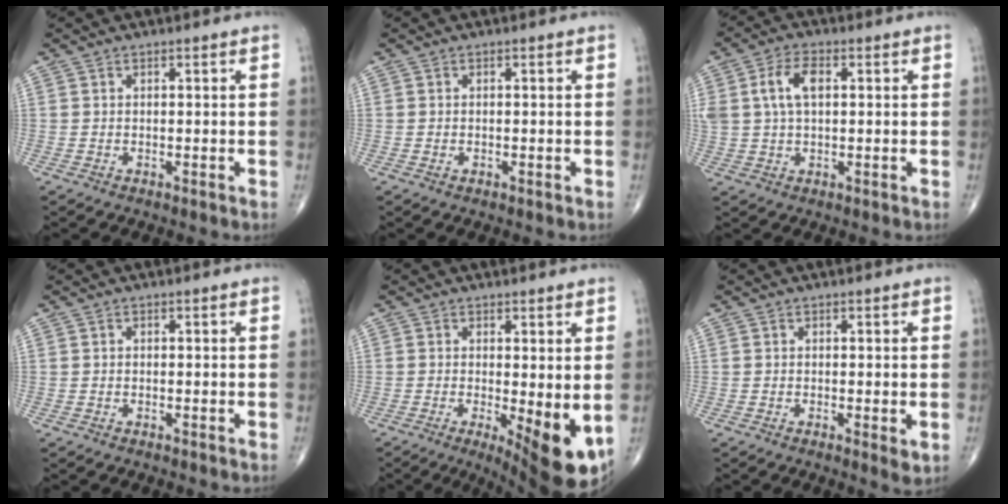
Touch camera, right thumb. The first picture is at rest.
{"total": 0.6, "force": [-0.2, 0.4, 0.4], "torque": [-0.008, 0.003, -0.003]}
{"total": 7.0, "force": [1.6, 3.8, 5.6], "torque": [-0.118, 0.012, 0.033]}
{"total": 0.0}
{"total": 10.8, "force": [-2.1, 3.3, 10.1], "torque": [-0.133, -0.024, -0.020]}
{"total": 2.2, "force": [-0.4, 0.4, 2.1], "torque": [-0.036, -0.010, -0.010]}